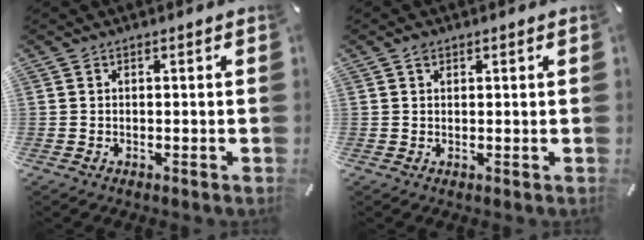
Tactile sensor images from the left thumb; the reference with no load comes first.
{"total": 1.2, "force": [0.7, 0.7, 0.6], "torque": [-0.013, 0.002, 0.013]}